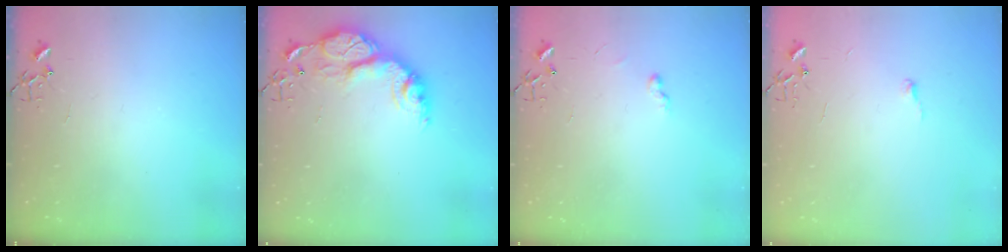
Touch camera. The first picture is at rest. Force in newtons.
{"total": 16.7, "press": 16.7, "slide": 1.3}
{"total": 5.2, "press": 5.2, "slide": 0.4}
{"total": 3.7, "press": 3.7, "slide": 0.3}